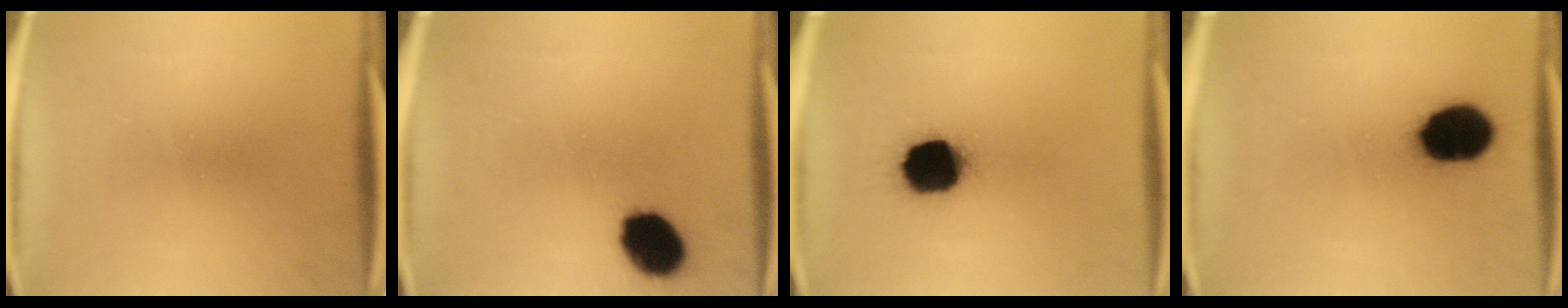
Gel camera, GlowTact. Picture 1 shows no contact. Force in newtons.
{"total": 10.9}
{"total": 16.4}
{"total": 14.2}